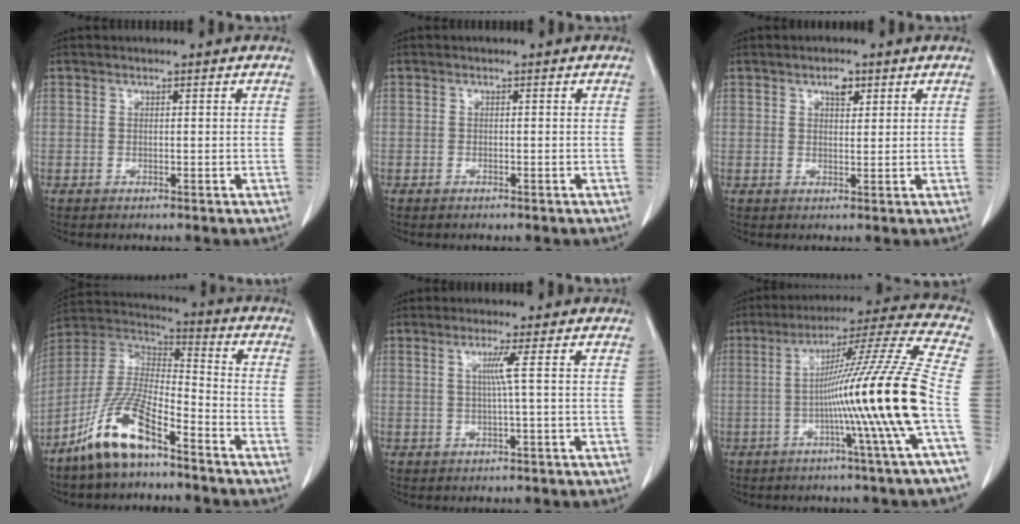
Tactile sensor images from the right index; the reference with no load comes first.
{"total": 0.5, "force": [-0.4, 0.2, 0.2], "torque": [-0.009, 0.000, -0.007]}
{"total": 2.3, "force": [1.3, 1.1, 1.6], "torque": [-0.025, 0.001, 0.020]}
{"total": 13.0, "force": [-8.7, 3.1, 9.2], "torque": [-0.199, 0.003, -0.166]}
{"total": 2.4, "force": [0.4, -1.0, 2.2], "torque": [-0.044, -0.002, 0.009]}
{"total": 17.9, "force": [-3.2, -3.6, 17.3], "torque": [-0.262, -0.005, -0.063]}